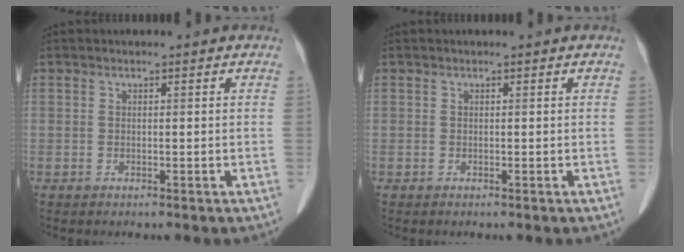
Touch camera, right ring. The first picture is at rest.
{"total": 0.0}